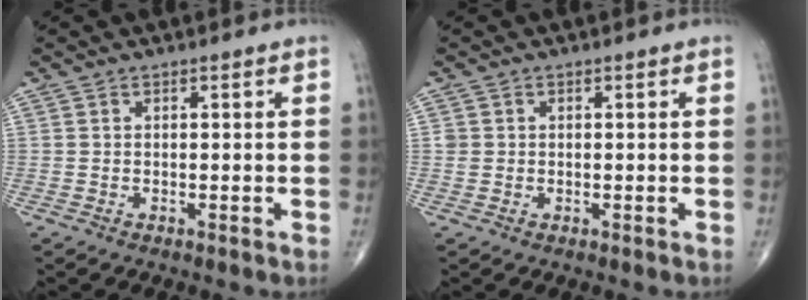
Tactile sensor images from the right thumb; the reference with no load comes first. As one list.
[{"total": 1.2, "force": [0.2, 1.2, 0.3], "torque": [0.003, 0.002, 0.003]}]